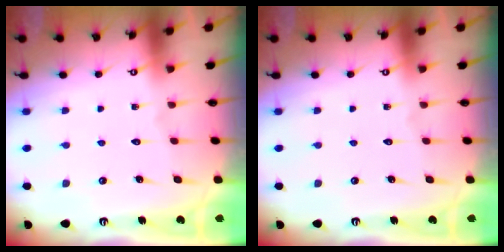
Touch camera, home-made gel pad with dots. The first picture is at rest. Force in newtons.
{"total": 0.0}